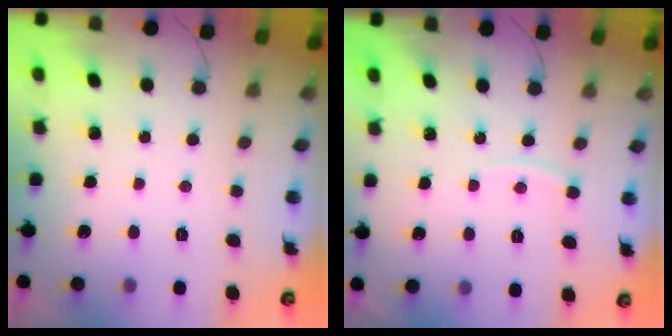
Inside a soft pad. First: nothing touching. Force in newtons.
{"total": 4.5, "press": 4.4, "slide": 0.6}